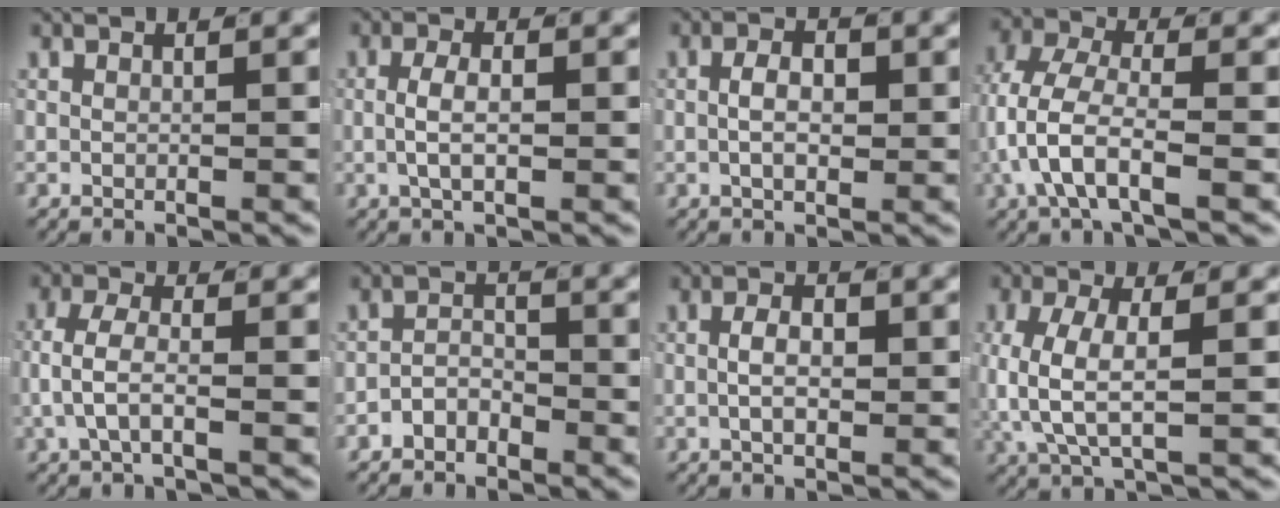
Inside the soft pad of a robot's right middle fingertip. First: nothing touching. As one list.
[{"total": 2.5, "force": [-0.2, 0.8, 2.4], "torque": [-0.044, -0.001, -0.003]}, {"total": 2.7, "force": [-0.2, 1.2, 2.5], "torque": [-0.027, -0.001, -0.006]}, {"total": 6.1, "force": [-1.1, 3.5, 4.8], "torque": [-0.119, -0.027, -0.010]}, {"total": 3.5, "force": [-0.7, 1.7, 3.0], "torque": [-0.068, -0.006, -0.011]}, {"total": 2.4, "force": [-1.9, 1.4, 0.4], "torque": [0.001, -0.002, -0.039]}, {"total": 2.6, "force": [-0.2, 1.0, 2.3], "torque": [-0.027, -0.001, -0.005]}, {"total": 5.0, "force": [-0.3, 2.5, 4.4], "torque": [-0.105, -0.017, 0.005]}]